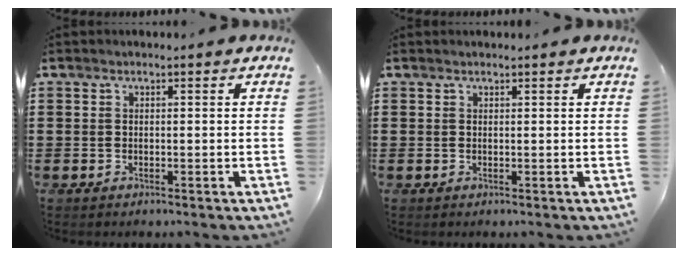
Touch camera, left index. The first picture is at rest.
{"total": 0.0}